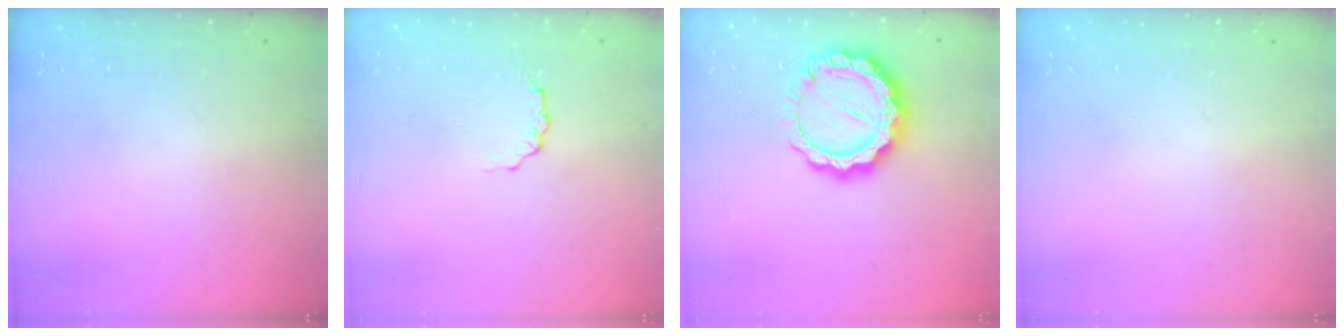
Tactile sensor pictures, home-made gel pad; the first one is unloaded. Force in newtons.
{"total": 2.9, "press": 2.8, "slide": 0.5}
{"total": 14.8, "press": 14.8, "slide": 0.9}
{"total": 0.0}